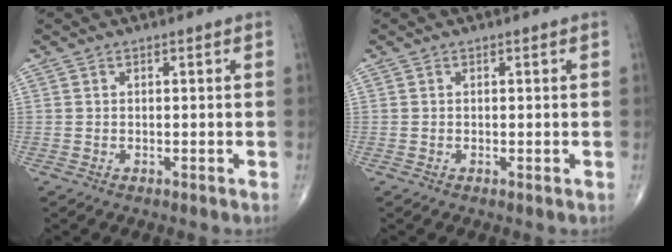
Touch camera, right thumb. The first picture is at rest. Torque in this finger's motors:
{"motor_torque": [0.41, 0.38, 0.52, -0.32, -0.04]}